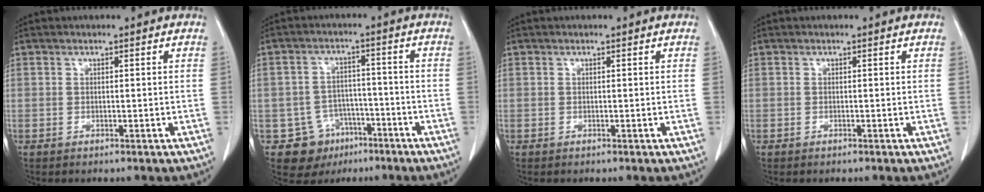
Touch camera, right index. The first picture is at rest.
{"total": 7.9, "force": [-4.1, 6.8, 0.8], "torque": [-0.008, 0.016, -0.052]}
{"total": 0.0}
{"total": 0.0}